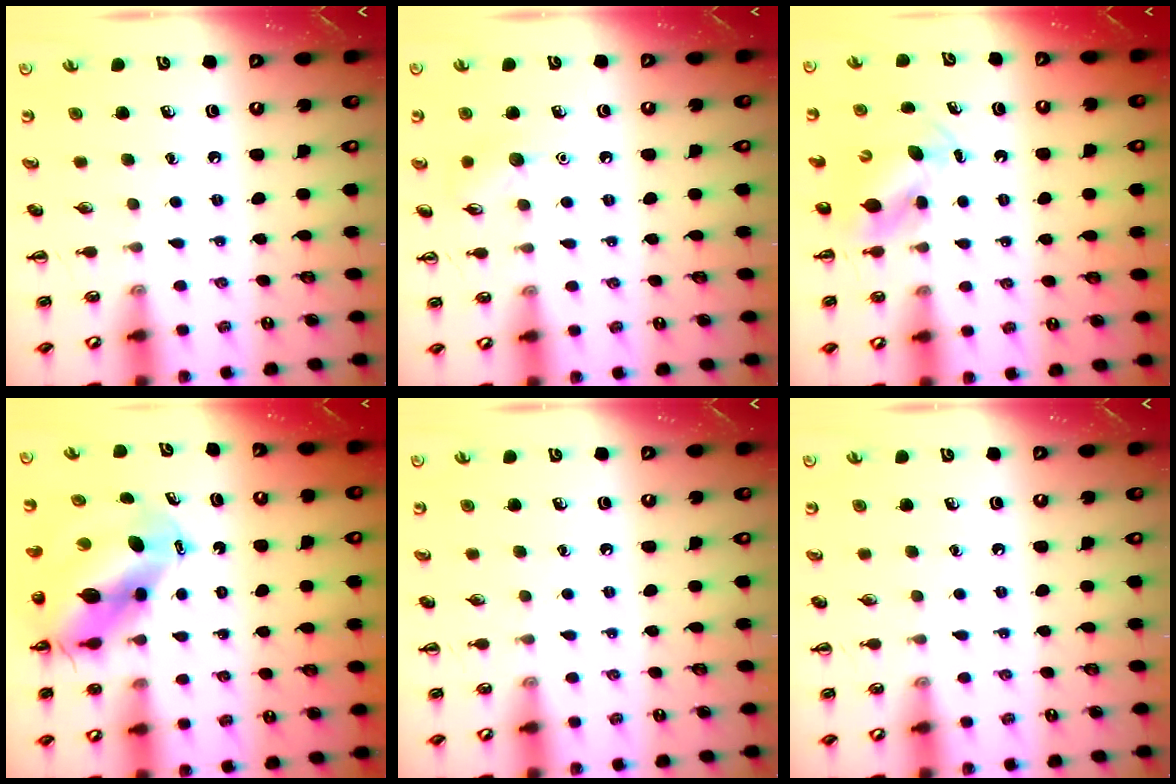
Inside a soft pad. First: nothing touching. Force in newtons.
{"total": 6.5, "press": 6.3, "slide": 1.7}
{"total": 5.6, "press": 5.6, "slide": 0.6}
{"total": 11.2, "press": 10.8, "slide": 3.1}
{"total": 0.0}
{"total": 0.0}